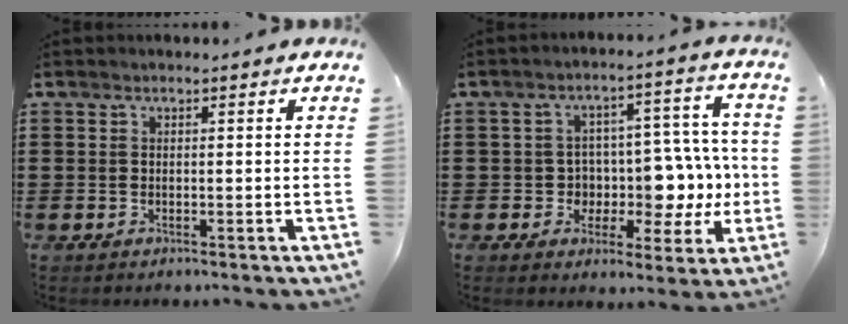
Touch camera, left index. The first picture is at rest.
{"total": 7.8, "force": [0.3, 6.5, 4.2], "torque": [-0.073, -0.009, 0.013]}